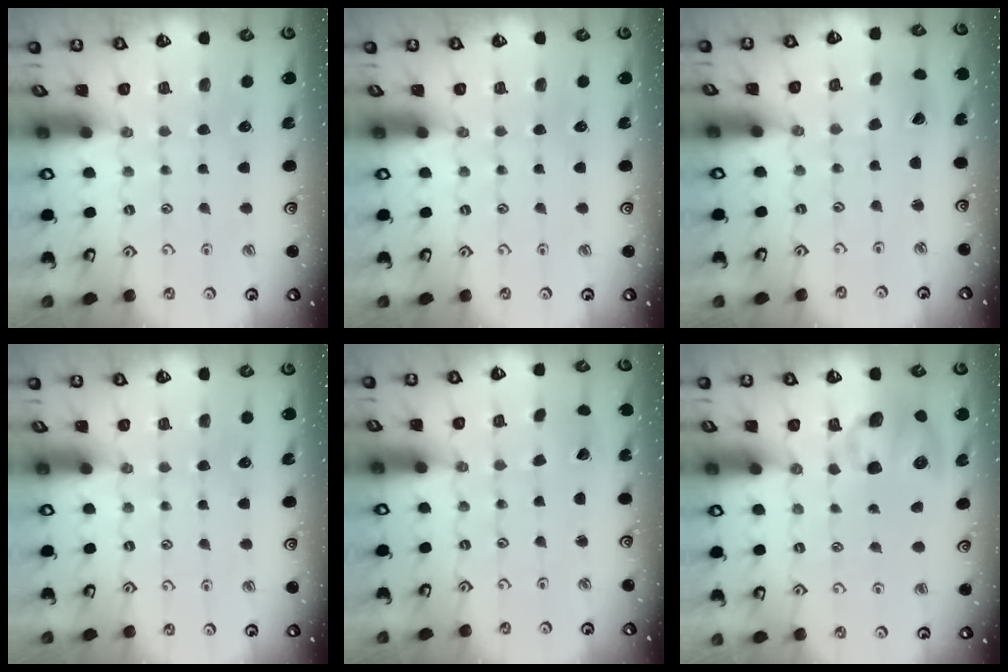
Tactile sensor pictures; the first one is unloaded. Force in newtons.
{"total": 0.0}
{"total": 1.9, "press": 1.9, "slide": 0.2}
{"total": 0.0}
{"total": 1.9, "press": 1.9, "slide": 0.1}
{"total": 10.6, "press": 10.5, "slide": 1.5}